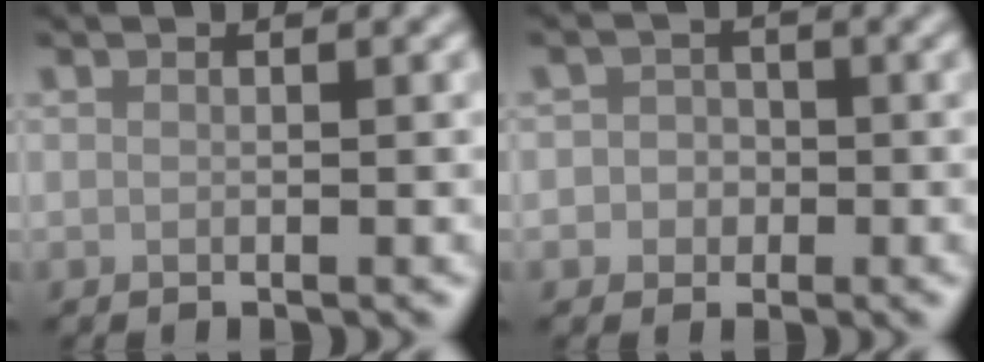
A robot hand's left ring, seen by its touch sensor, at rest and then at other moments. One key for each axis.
{"total": 2.4, "fx": -0.4, "fy": 2.3, "fz": 0.6, "tx": 0.016, "ty": 0.006, "tz": -0.025}